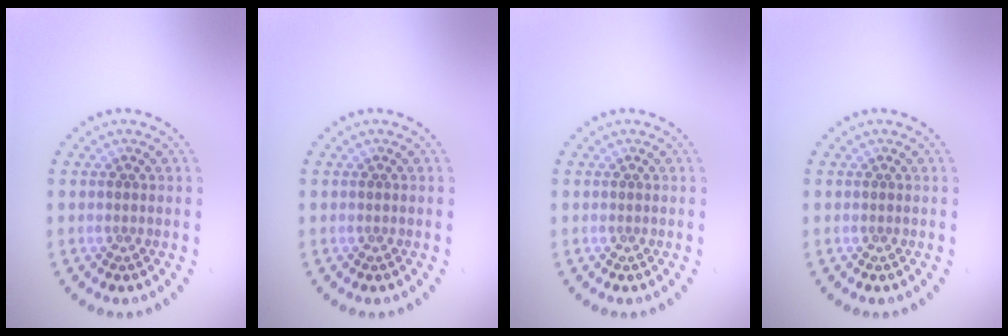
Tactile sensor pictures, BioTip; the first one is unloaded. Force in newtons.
{"total": 0.0}
{"total": 0.0}
{"total": 0.0}